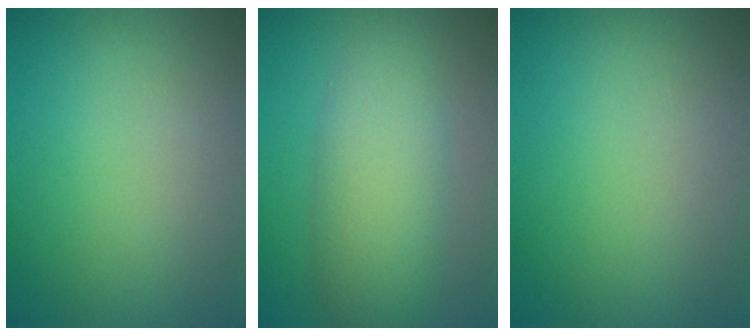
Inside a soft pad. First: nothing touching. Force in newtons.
{"total": 4.8, "press": 4.8, "slide": 0.3}
{"total": 0.0}